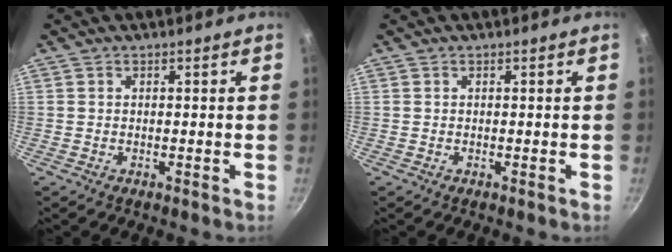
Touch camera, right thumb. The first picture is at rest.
{"total": 0.0}